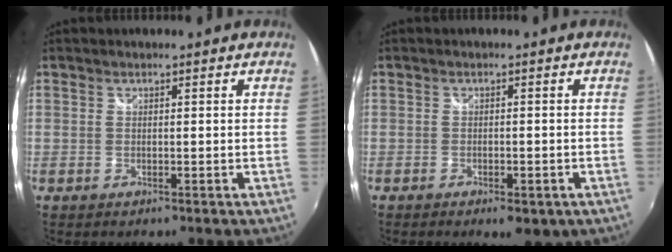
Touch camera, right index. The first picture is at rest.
{"total": 5.1, "force": [-3.2, 2.0, 3.5], "torque": [-0.064, -0.016, -0.040]}